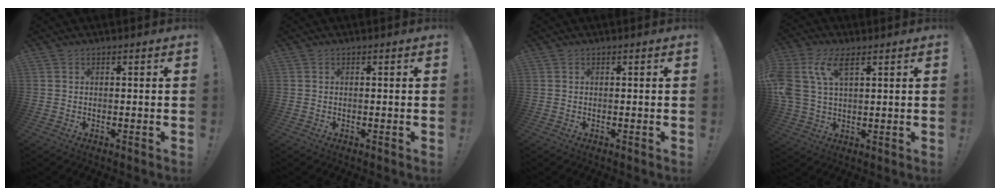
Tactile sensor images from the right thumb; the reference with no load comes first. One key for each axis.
{"total": 0.0}
{"total": 0.0}
{"total": 11.5, "fx": 4.8, "fy": 6.3, "fz": 8.3, "tx": -0.187, "ty": -0.003, "tz": 0.091}